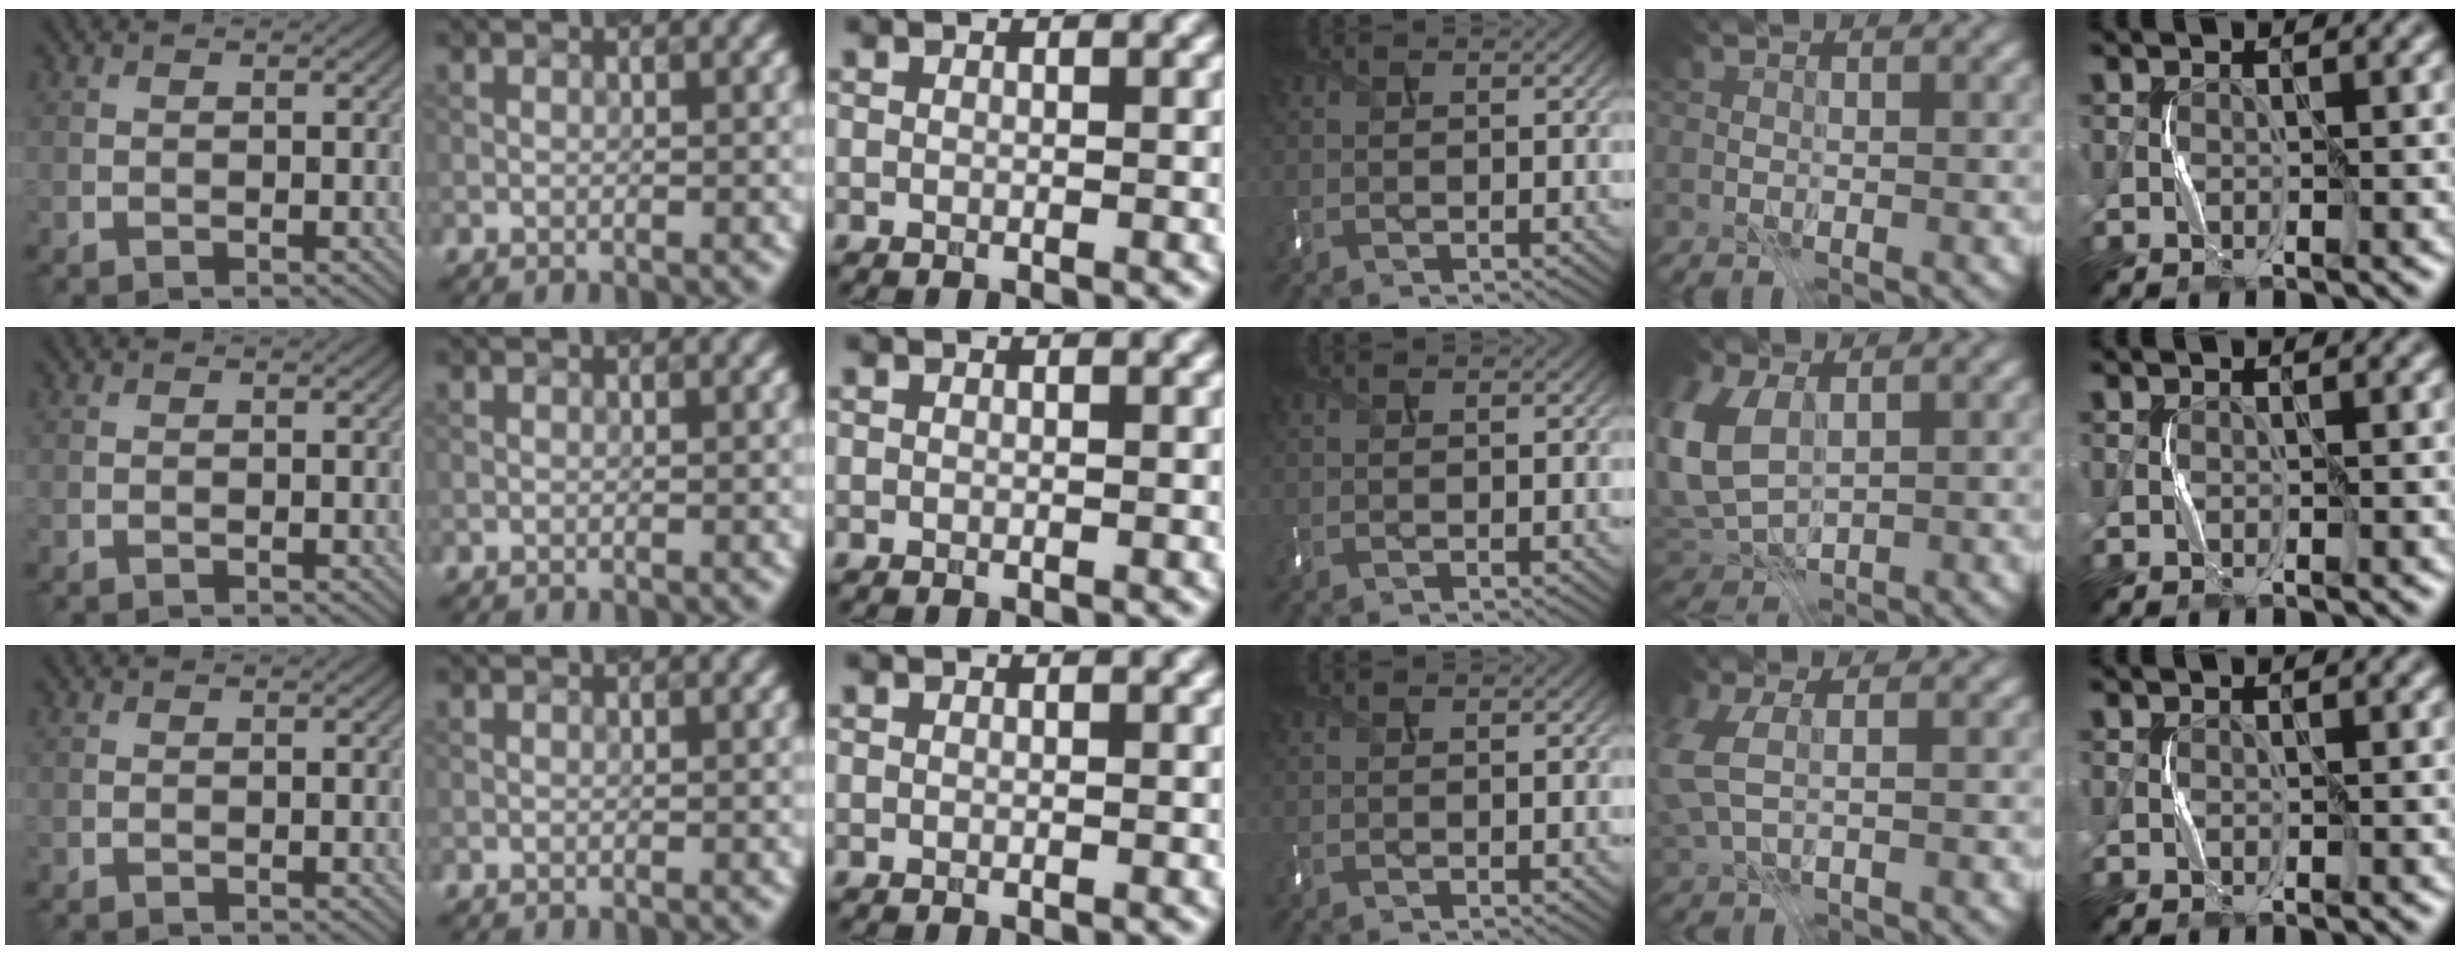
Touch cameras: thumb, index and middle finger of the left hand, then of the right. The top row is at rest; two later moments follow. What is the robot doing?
{"motion": "press", "object": "keyboard"}